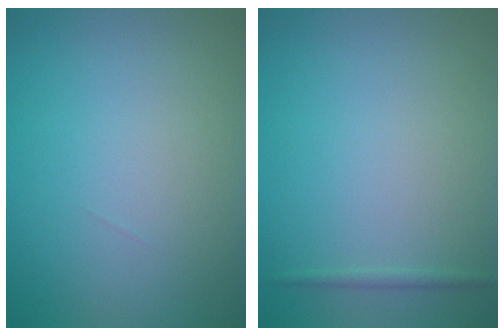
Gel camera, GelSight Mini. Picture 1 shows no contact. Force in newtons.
{"total": 0.5, "press": 0.5, "slide": 0.1}